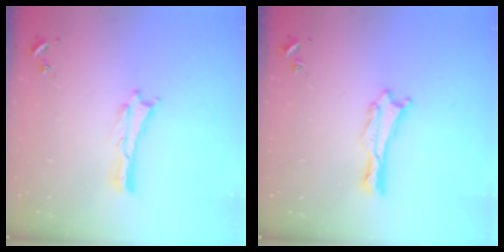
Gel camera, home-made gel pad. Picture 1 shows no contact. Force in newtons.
{"total": 0.6, "press": 0.6, "slide": 0.2}